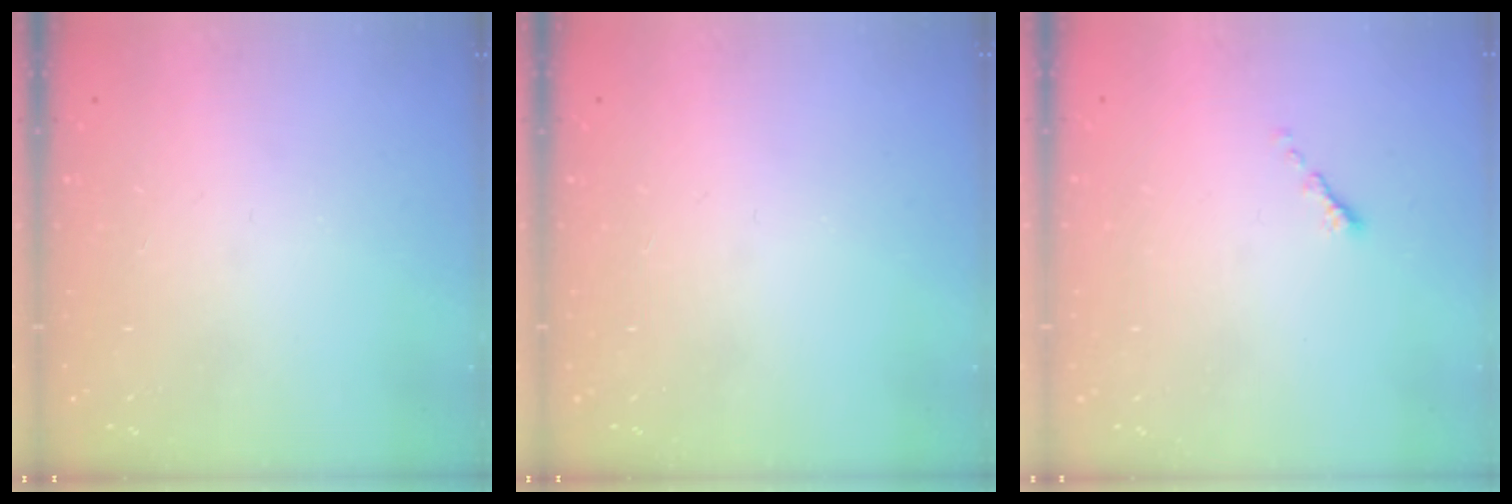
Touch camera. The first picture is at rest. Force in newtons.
{"total": 0.0}
{"total": 0.6, "press": 0.5, "slide": 0.2}